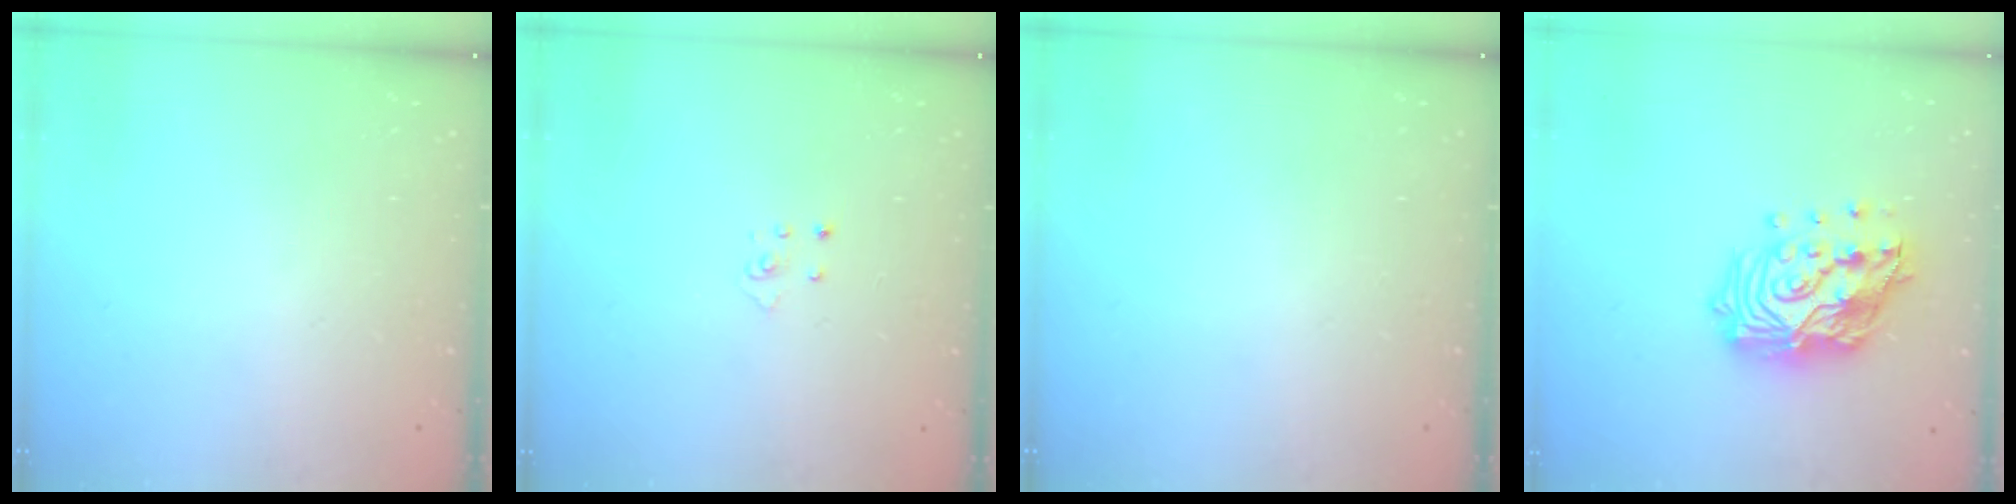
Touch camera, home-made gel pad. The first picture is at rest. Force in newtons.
{"total": 2.8, "press": 2.8, "slide": 0.3}
{"total": 0.0}
{"total": 18.6, "press": 18.6, "slide": 1.4}